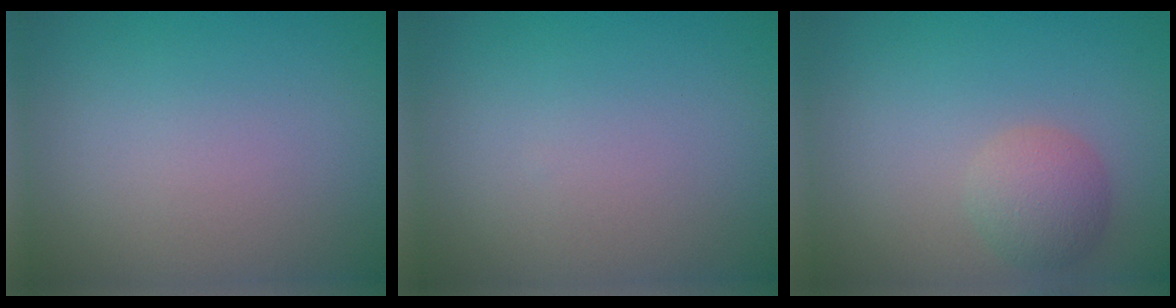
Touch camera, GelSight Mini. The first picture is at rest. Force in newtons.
{"total": 0.0}
{"total": 2.7, "press": 2.7, "slide": 0.1}